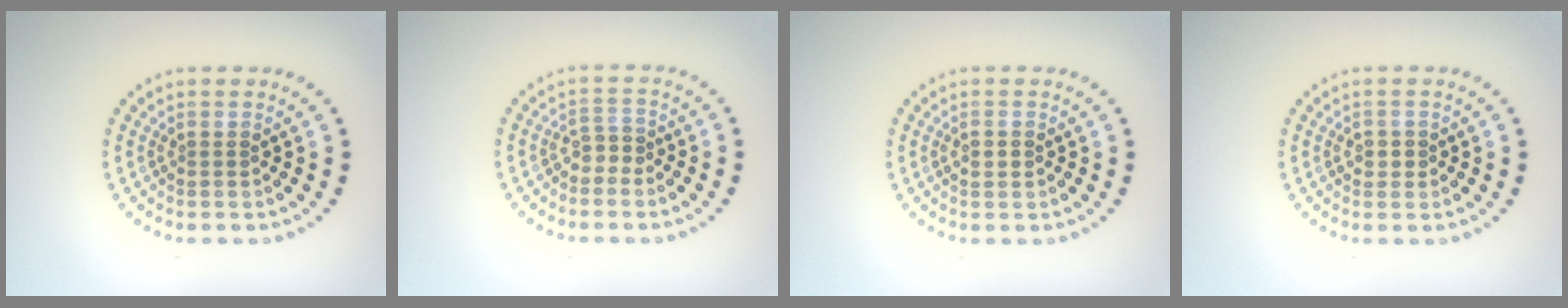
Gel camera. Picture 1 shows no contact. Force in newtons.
{"total": 1.5, "press": 1.2, "slide": 1.0}
{"total": 1.1, "press": 1.1, "slide": 0.2}
{"total": 1.1, "press": 1.1, "slide": 0.4}